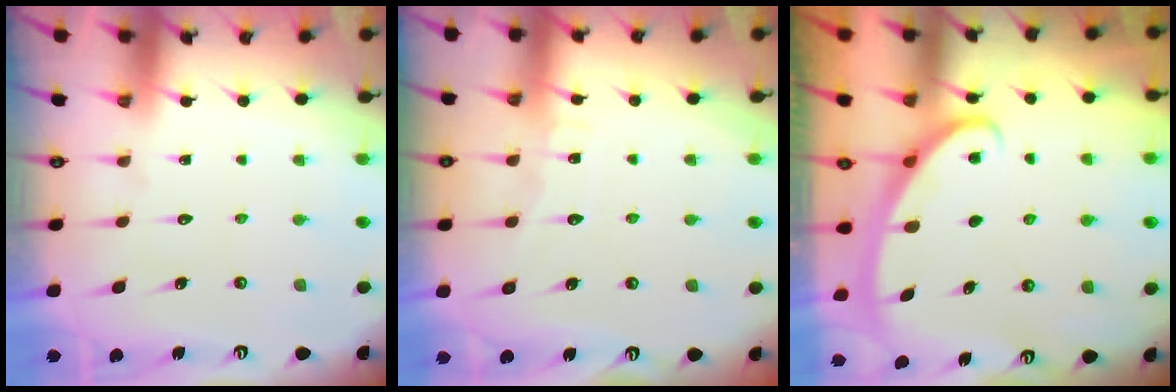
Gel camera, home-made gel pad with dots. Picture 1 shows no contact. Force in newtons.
{"total": 5.4, "press": 5.4, "slide": 0.5}
{"total": 3.0, "press": 3.0, "slide": 0.4}